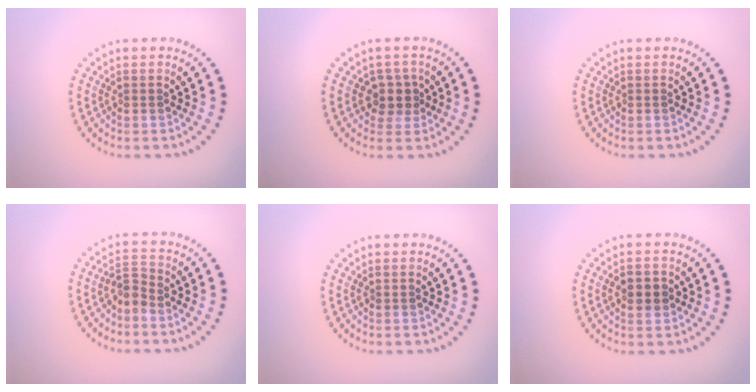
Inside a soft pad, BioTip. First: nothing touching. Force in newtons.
{"total": 2.2, "press": 1.9, "slide": 1.1}
{"total": 0.0}
{"total": 1.6, "press": 1.3, "slide": 1.0}
{"total": 0.0}
{"total": 1.9, "press": 1.9, "slide": 0.2}